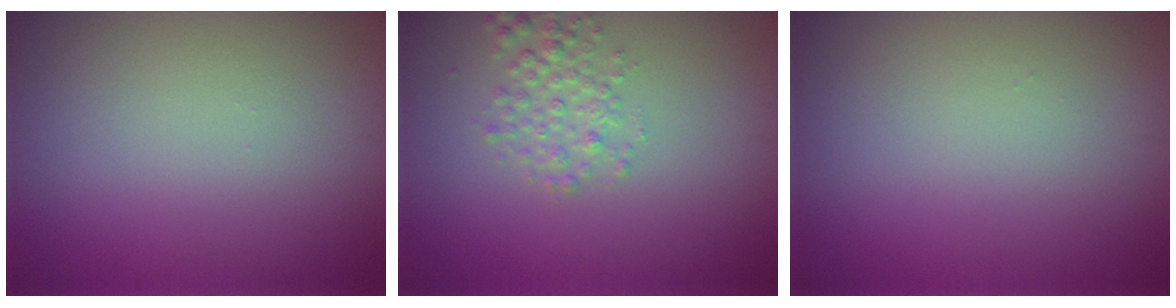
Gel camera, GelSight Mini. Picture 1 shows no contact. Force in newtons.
{"total": 2.2, "press": 2.2, "slide": 0.1}
{"total": 0.0}